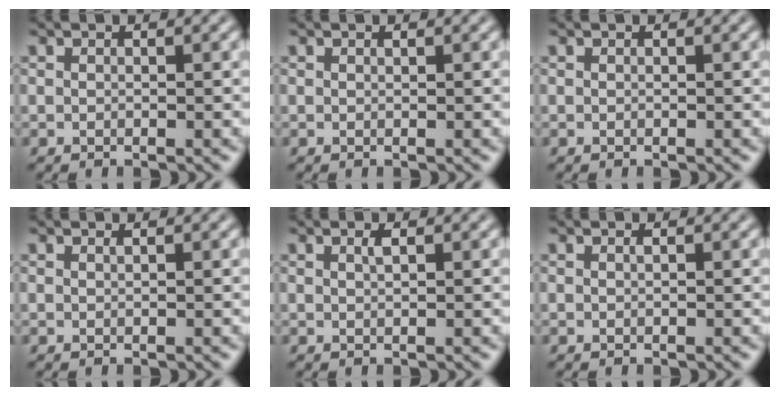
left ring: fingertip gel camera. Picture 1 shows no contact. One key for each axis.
{"total": 0.0}
{"total": 0.0}
{"total": 0.0}
{"total": 0.8, "fx": 0.5, "fy": 0.2, "fz": 0.7, "tx": -0.014, "ty": 0.002, "tz": 0.008}
{"total": 0.0}